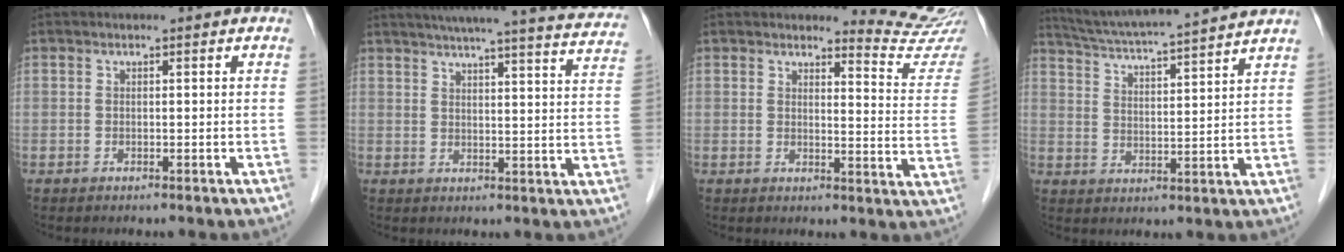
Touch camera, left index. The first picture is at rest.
{"total": 25.2, "force": [22.9, 1.1, 10.5], "torque": [-0.151, -0.042, 0.266]}
{"total": 8.7, "force": [8.7, -0.9, 0.1], "torque": [-0.003, -0.092, 0.087]}
{"total": 17.1, "force": [15.5, -0.7, 7.1], "torque": [-0.131, 0.010, 0.226]}